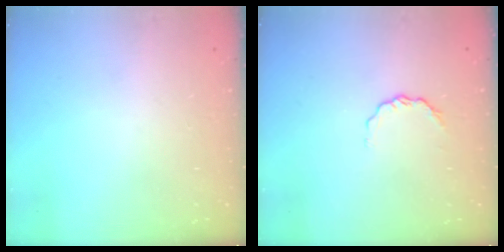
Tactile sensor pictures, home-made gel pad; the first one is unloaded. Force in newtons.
{"total": 4.4, "press": 4.4, "slide": 0.6}